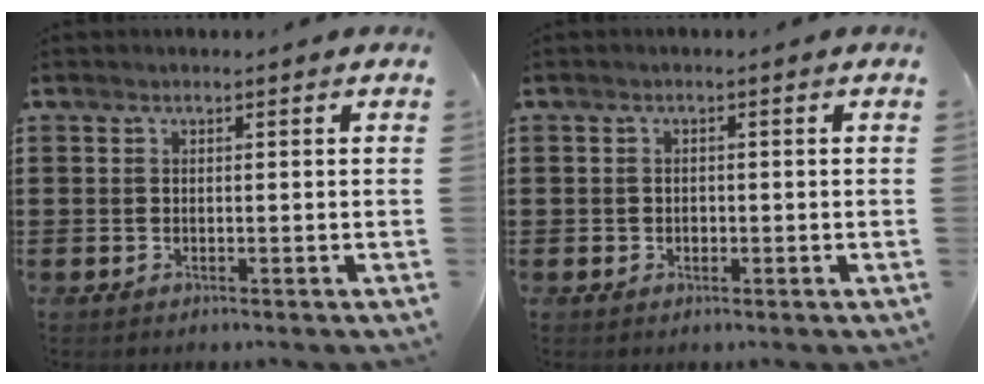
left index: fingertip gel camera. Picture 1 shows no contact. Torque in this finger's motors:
{"motor_torque": [0.64, 1.36, 0.00, 0.00]}